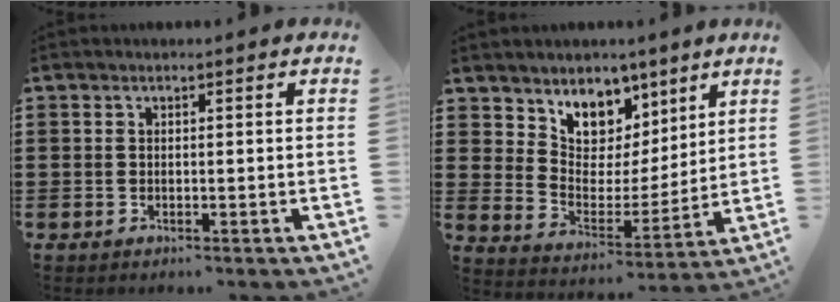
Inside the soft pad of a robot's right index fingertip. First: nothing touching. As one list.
[{"total": 7.6, "force": [5.6, 5.0, 0.7], "torque": [-0.048, -0.051, 0.102]}]